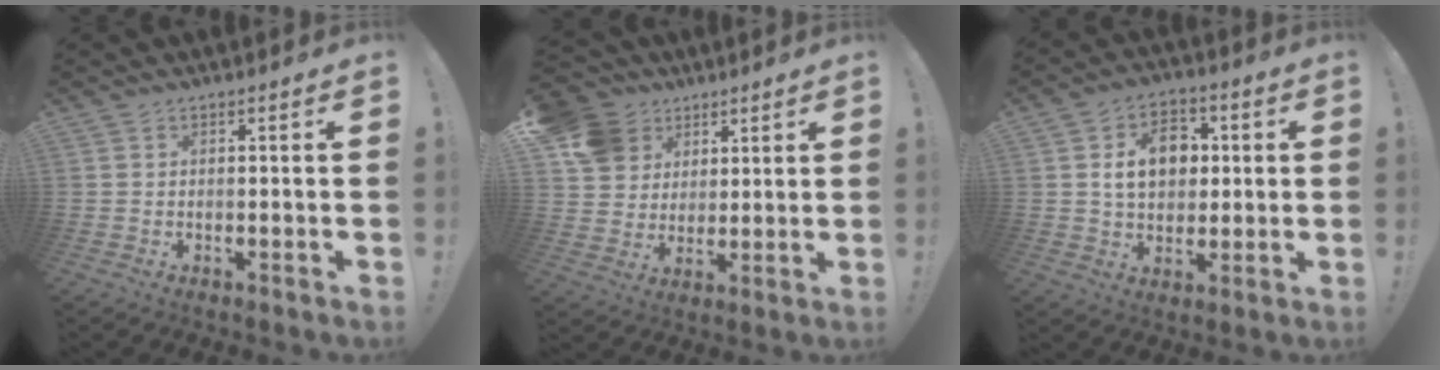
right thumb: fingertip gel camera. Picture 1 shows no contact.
{"total": 13.1, "force": [5.7, 10.9, 4.4], "torque": [-0.067, -0.022, 0.118]}
{"total": 12.6, "force": [2.4, 9.7, 7.6], "torque": [-0.102, 0.005, 0.048]}